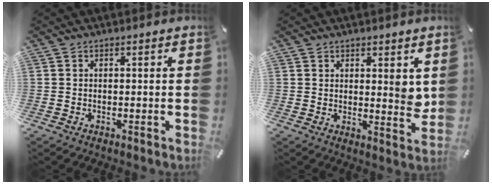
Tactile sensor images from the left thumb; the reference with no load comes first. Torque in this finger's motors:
{"motor_torque": [1.23, 0.30, 0.23, 0.01, 0.08]}